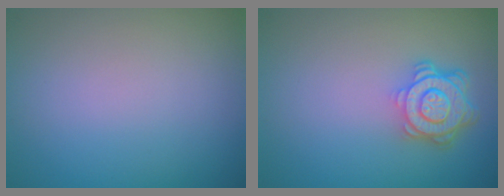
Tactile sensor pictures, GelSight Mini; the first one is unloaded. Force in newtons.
{"total": 4.7, "press": 3.6, "slide": 3.0}